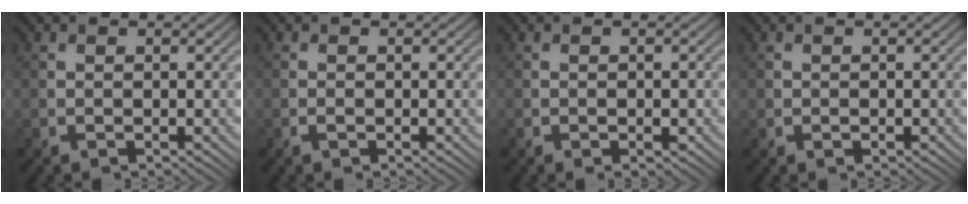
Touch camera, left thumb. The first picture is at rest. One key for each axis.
{"total": 0.6, "fx": -0.2, "fy": 0.2, "fz": 0.5, "tx": -0.013, "ty": -0.001, "tz": -0.005}
{"total": 1.5, "fx": -0.5, "fy": 0.8, "fz": 1.2, "tx": -0.017, "ty": 0.000, "tz": -0.007}
{"total": 0.7, "fx": -0.2, "fy": 0.6, "fz": 0.2, "tx": -0.002, "ty": -0.002, "tz": -0.006}